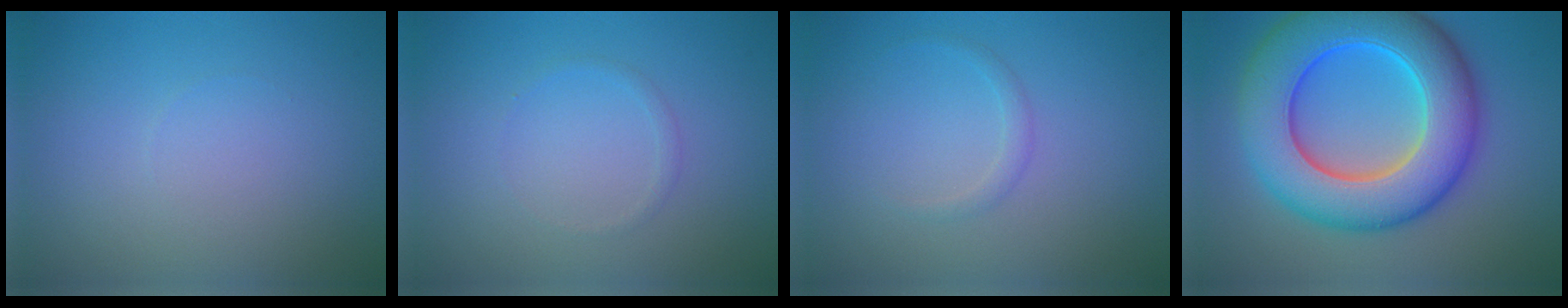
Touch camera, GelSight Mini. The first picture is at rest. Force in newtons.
{"total": 0.6, "press": 0.6, "slide": 0.0}
{"total": 0.9, "press": 0.9, "slide": 0.1}
{"total": 11.9, "press": 11.9, "slide": 0.0}